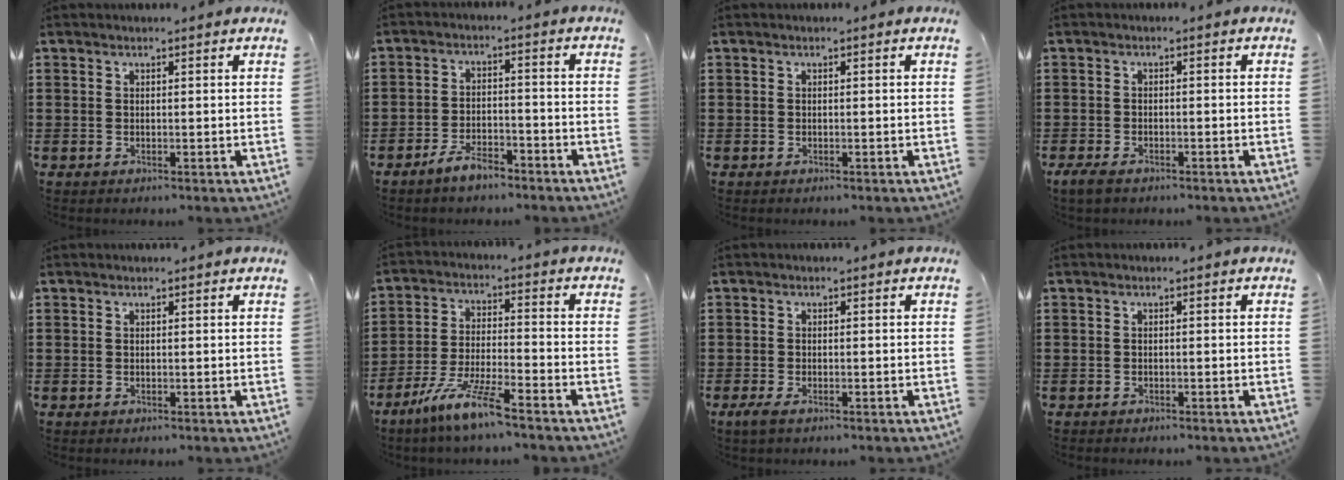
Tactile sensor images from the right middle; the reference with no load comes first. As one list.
[{"total": 4.7, "force": [-4.2, 1.4, 1.8], "torque": [-0.041, 0.007, -0.085]}, {"total": 0.0}, {"total": 2.1, "force": [-1.6, 0.9, 1.1], "torque": [-0.034, -0.005, -0.035]}, {"total": 0.0}, {"total": 8.7, "force": [-7.0, 0.2, 5.2], "torque": [-0.111, -0.013, -0.136]}, {"total": 1.5, "force": [-0.9, 0.5, 1.0], "torque": [-0.028, -0.005, -0.022]}, {"total": 0.9, "force": [-0.8, 0.3, -0.1], "torque": [0.000, 0.000, -0.018]}]